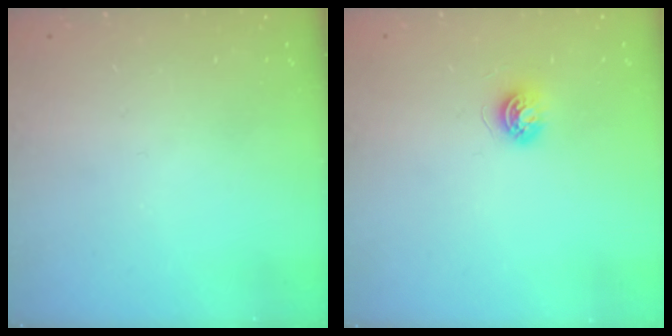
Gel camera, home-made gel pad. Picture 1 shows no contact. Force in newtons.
{"total": 5.4, "press": 5.4, "slide": 0.5}